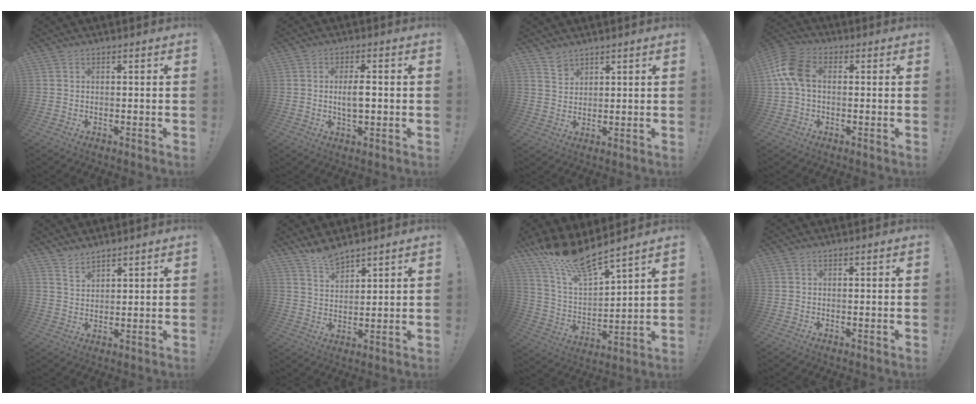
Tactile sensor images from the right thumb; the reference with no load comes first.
{"total": 5.1, "force": [-0.1, 2.0, 4.7], "torque": [-0.084, -0.004, -0.008]}
{"total": 4.0, "force": [3.3, 2.1, 0.7], "torque": [-0.006, -0.024, 0.063]}
{"total": 10.5, "force": [1.2, 6.9, 7.9], "torque": [-0.159, 0.010, 0.027]}
{"total": 3.6, "force": [3.4, 0.8, 0.6], "torque": [-0.011, -0.029, 0.064]}
{"total": 6.3, "force": [5.9, 1.1, 1.7], "torque": [-0.034, -0.039, 0.109]}
{"total": 14.4, "force": [13.2, 1.5, 5.6], "torque": [-0.126, -0.106, 0.234]}
{"total": 0.0}